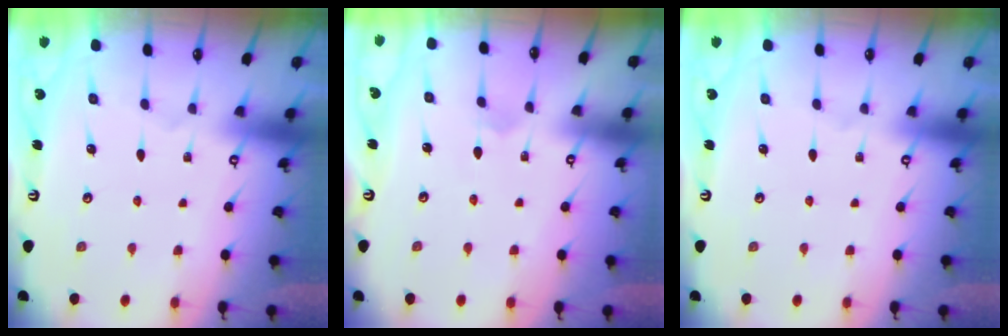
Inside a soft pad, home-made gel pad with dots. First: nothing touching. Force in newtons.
{"total": 3.3, "press": 3.3, "slide": 0.2}
{"total": 0.0}